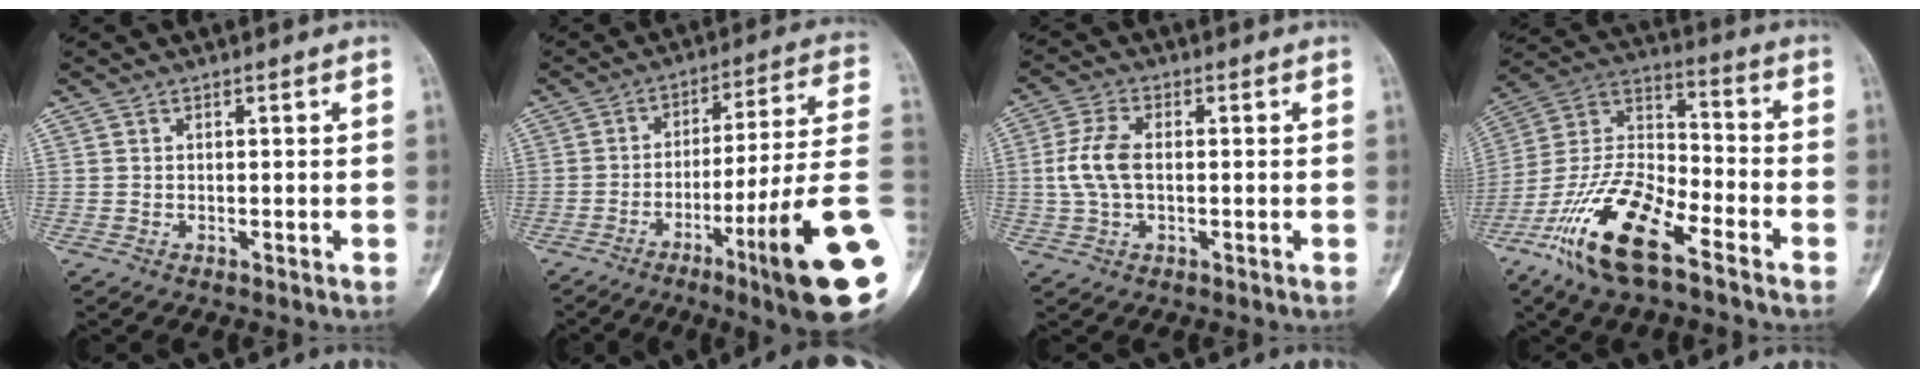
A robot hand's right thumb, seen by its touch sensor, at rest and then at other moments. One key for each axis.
{"total": 21.4, "fx": -7.5, "fy": 0.9, "fz": 20.1, "tx": -0.251, "ty": 0.020, "tz": -0.115}
{"total": 6.9, "fx": 0.0, "fy": 3.8, "fz": 5.8, "tx": -0.134, "ty": 0.013, "tz": -0.003}
{"total": 18.6, "fx": -10.9, "fy": 6.7, "fz": 13.4, "tx": -0.259, "ty": 0.059, "tz": -0.211}